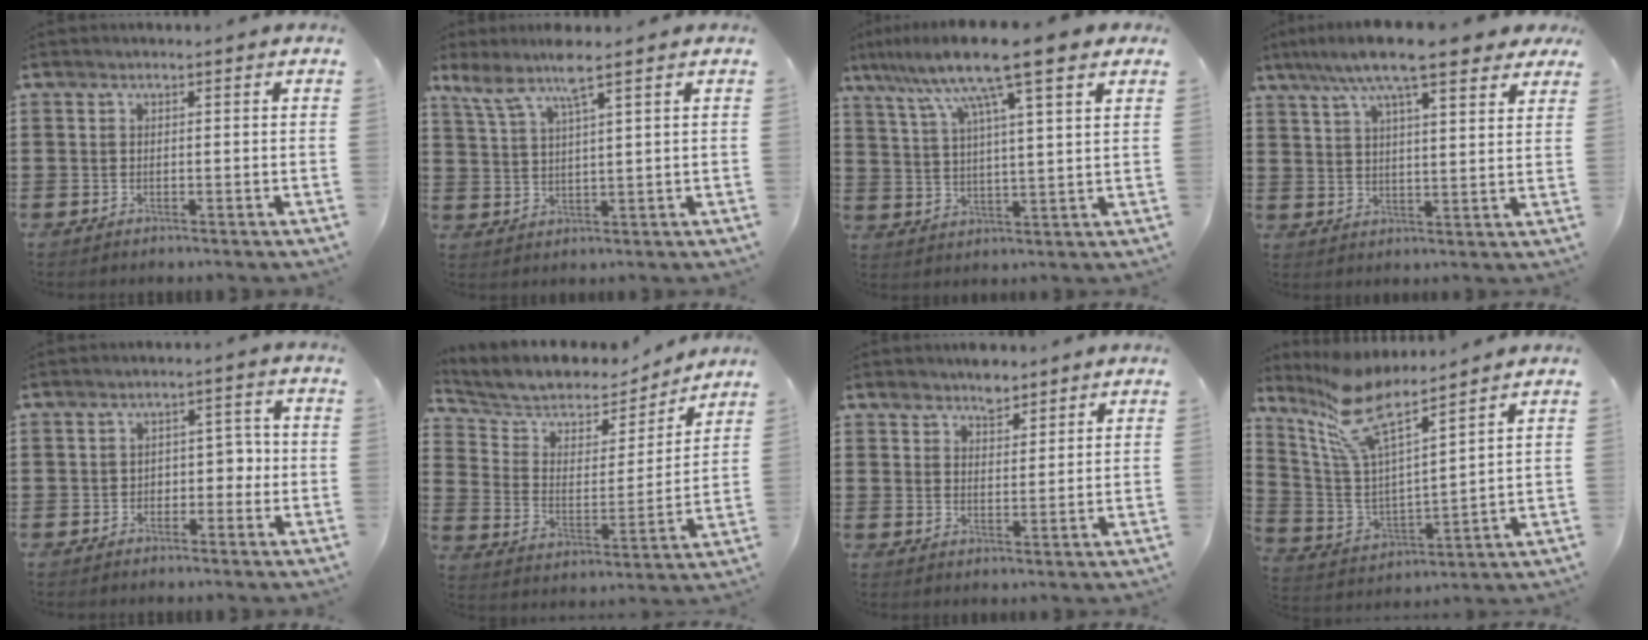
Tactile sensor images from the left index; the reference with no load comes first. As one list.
[{"total": 6.3, "force": [4.3, 0.6, 4.6], "torque": [-0.103, -0.007, 0.074]}, {"total": 11.5, "force": [8.1, 0.4, 8.1], "torque": [-0.174, -0.023, 0.133]}, {"total": 10.4, "force": [7.9, 1.8, 6.6], "torque": [-0.142, -0.012, 0.138]}, {"total": 3.1, "force": [-1.0, 2.3, 1.8], "torque": [-0.033, 0.006, -0.029]}, {"total": 5.9, "force": [5.1, 2.6, 1.4], "torque": [-0.064, -0.035, 0.084]}, {"total": 3.7, "force": [3.1, 1.8, 1.0], "torque": [-0.012, -0.002, 0.056]}, {"total": 9.7, "force": [7.6, 1.4, 5.9], "torque": [-0.150, -0.042, 0.129]}]